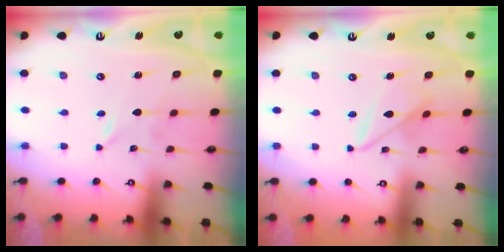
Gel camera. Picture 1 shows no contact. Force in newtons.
{"total": 8.9, "press": 8.9, "slide": 0.6}